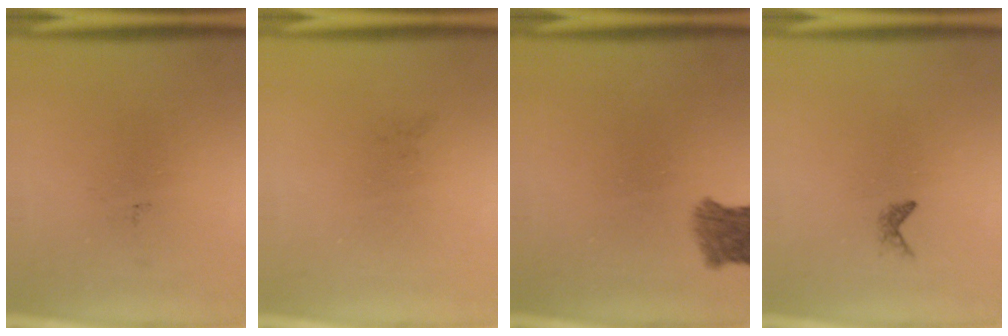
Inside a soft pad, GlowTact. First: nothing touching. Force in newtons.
{"total": 0.0}
{"total": 4.1}
{"total": 0.6}